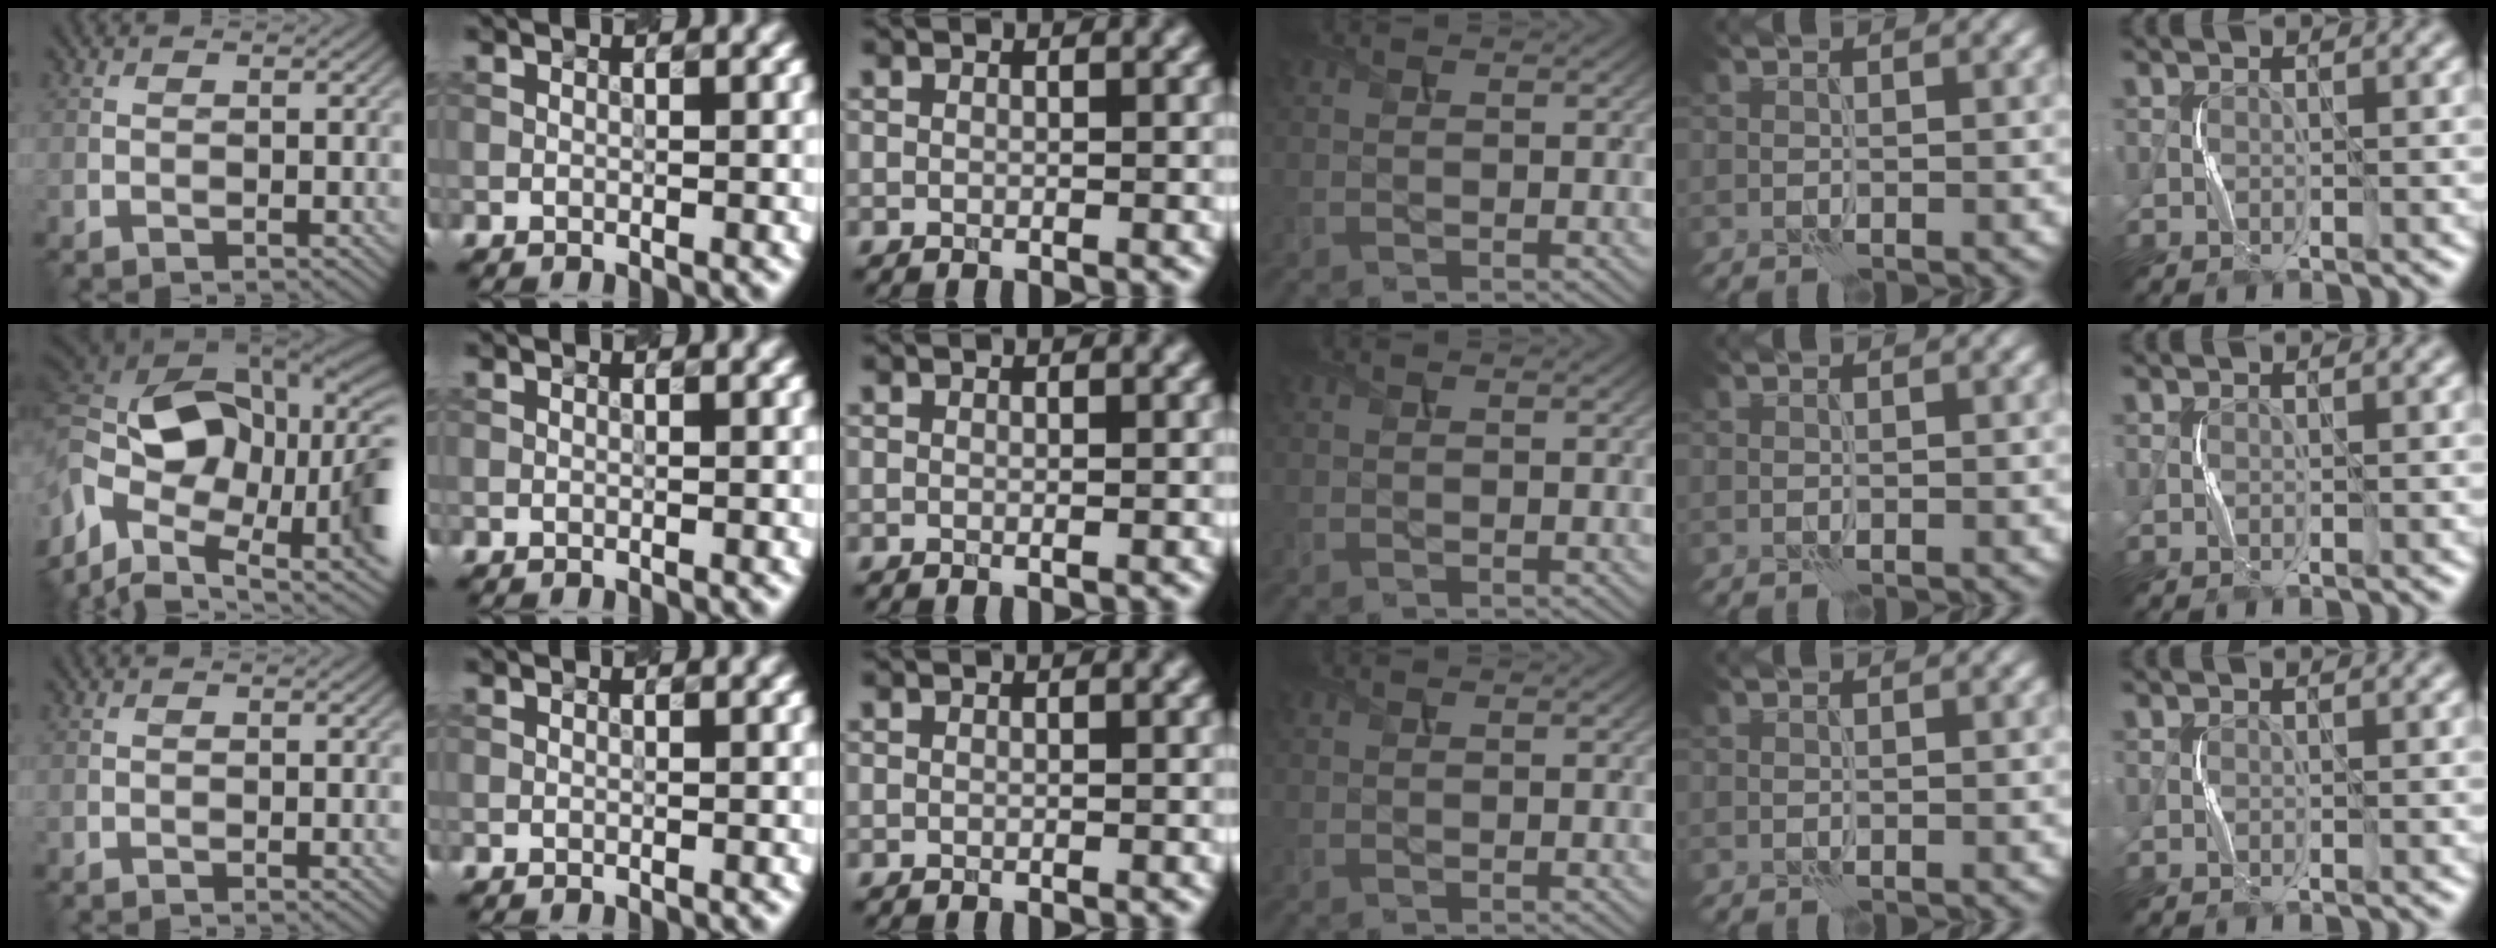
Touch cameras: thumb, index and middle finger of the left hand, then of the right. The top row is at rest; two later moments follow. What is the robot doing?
{"motion": "squeeze", "object": "stress ball aka squeeze ball"}